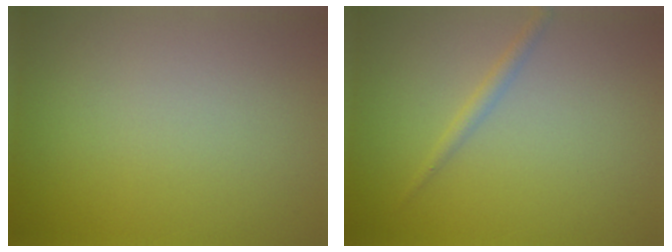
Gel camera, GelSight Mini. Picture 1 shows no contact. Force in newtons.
{"total": 1.3, "press": 1.3, "slide": 0.1}